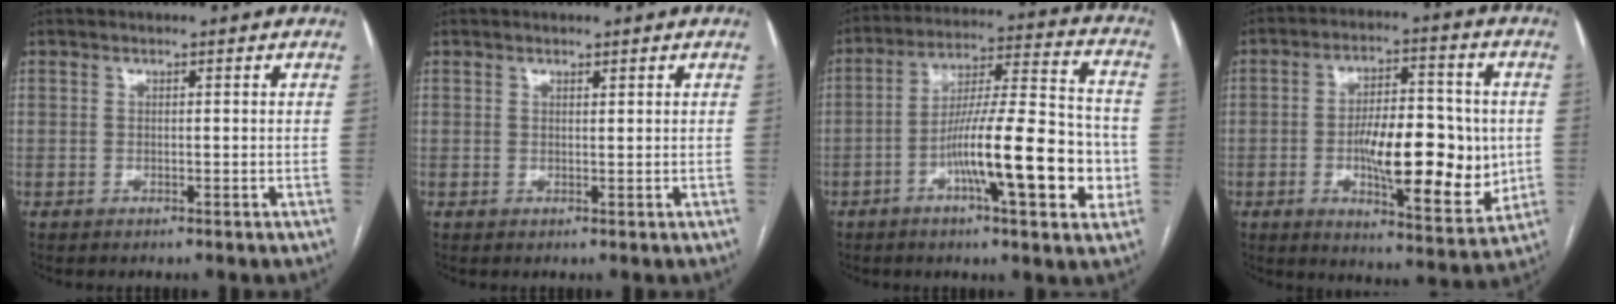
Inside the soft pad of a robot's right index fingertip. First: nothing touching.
{"total": 0.5, "force": [0.4, 0.1, 0.2], "torque": [-0.008, -0.003, 0.007]}
{"total": 17.7, "force": [-5.3, 2.9, 16.6], "torque": [-0.269, 0.010, -0.082]}
{"total": 16.3, "force": [-1.9, 5.5, 15.2], "torque": [-0.231, 0.000, -0.025]}